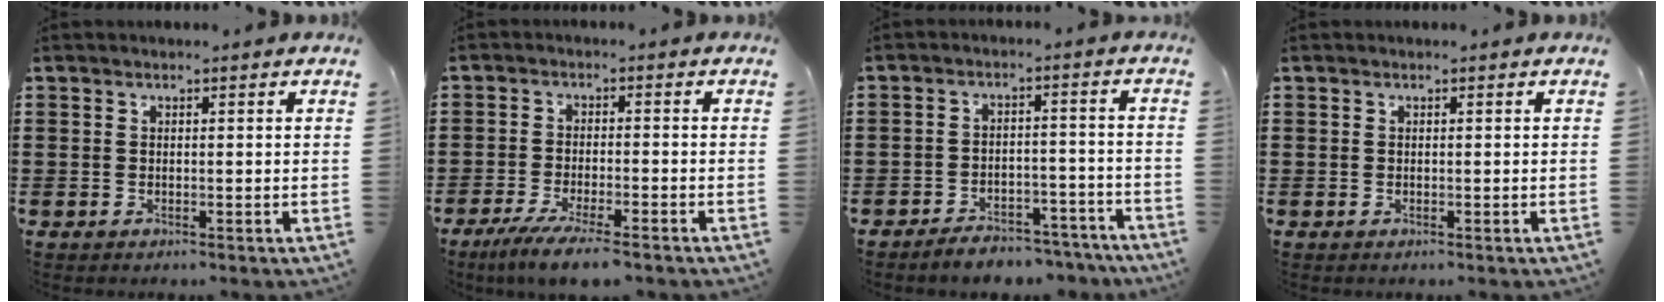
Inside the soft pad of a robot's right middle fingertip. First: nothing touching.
{"total": 5.1, "force": [-4.2, 0.0, 2.8], "torque": [-0.060, -0.018, -0.078]}
{"total": 4.3, "force": [-4.3, 0.6, 0.5], "torque": [-0.010, 0.009, -0.087]}
{"total": 0.0}